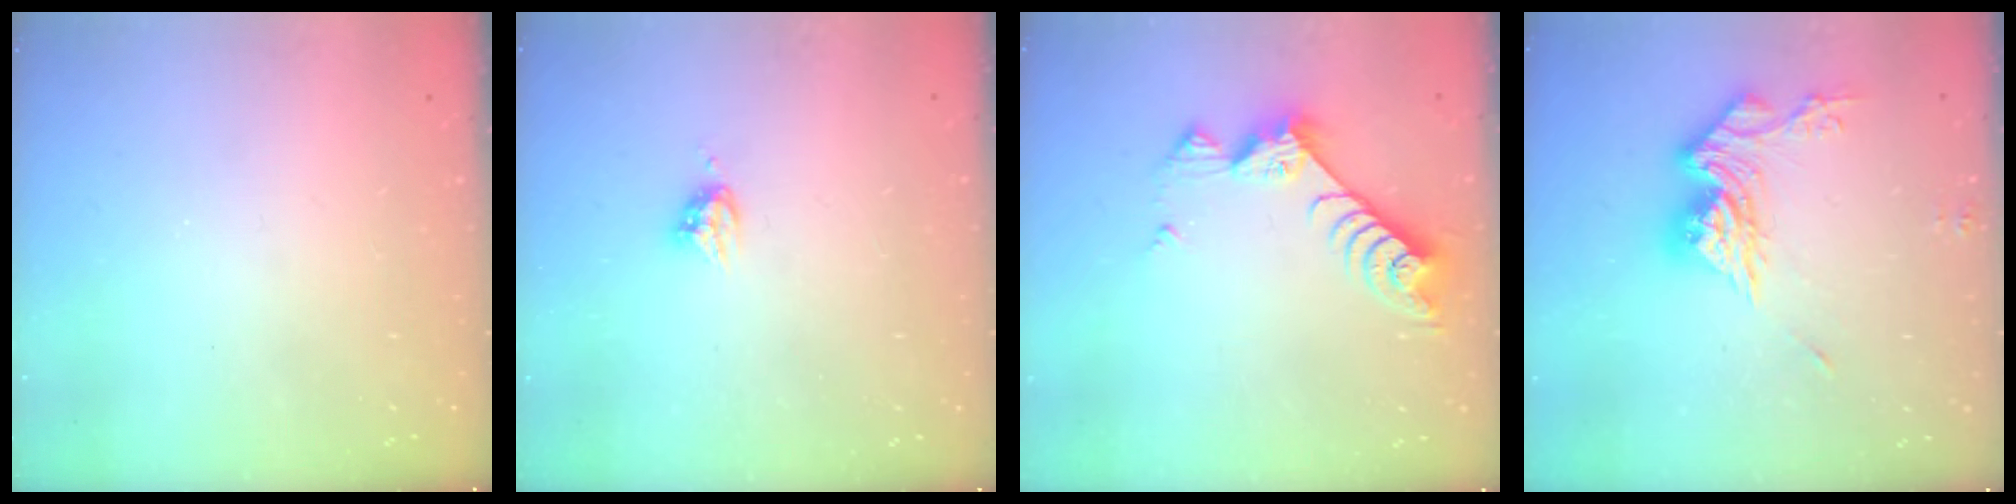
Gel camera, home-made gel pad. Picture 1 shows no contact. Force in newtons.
{"total": 4.6, "press": 4.6, "slide": 0.5}
{"total": 8.4, "press": 8.3, "slide": 0.4}
{"total": 14.3, "press": 14.3, "slide": 1.1}